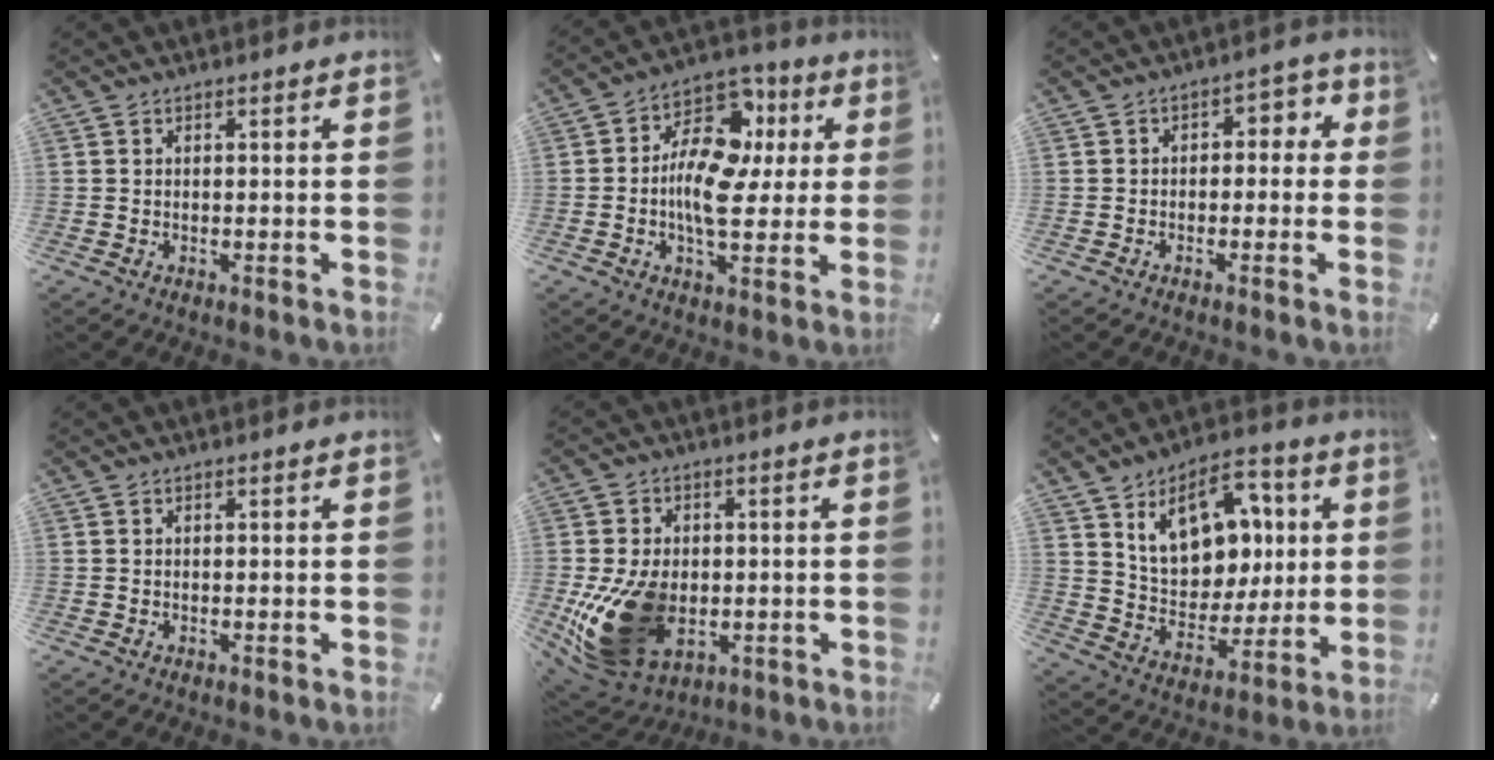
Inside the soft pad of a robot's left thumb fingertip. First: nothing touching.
{"total": 15.4, "force": [0.6, 10.2, 11.5], "torque": [-0.208, -0.005, 0.006]}
{"total": 3.9, "force": [-1.1, 2.9, 2.4], "torque": [-0.034, 0.014, -0.030]}
{"total": 0.0}
{"total": 17.9, "force": [-3.3, 13.1, 11.7], "torque": [-0.236, -0.002, -0.048]}
{"total": 16.4, "force": [6.9, 12.1, 8.6], "torque": [-0.136, -0.021, 0.132]}